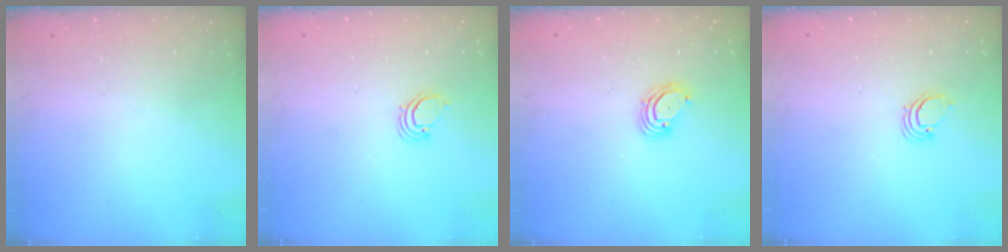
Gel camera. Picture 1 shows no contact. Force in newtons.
{"total": 1.9, "press": 1.9, "slide": 0.1}
{"total": 3.4, "press": 3.4, "slide": 0.2}
{"total": 1.9, "press": 1.9, "slide": 0.1}